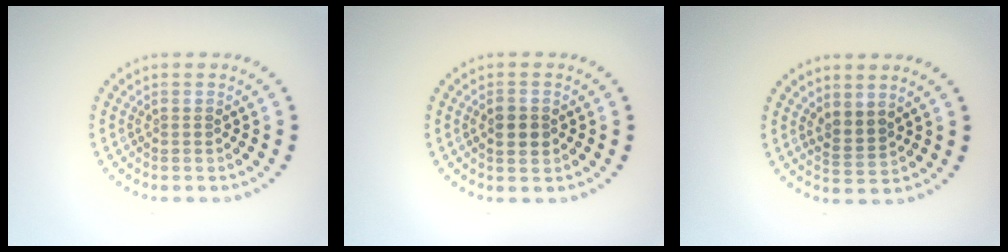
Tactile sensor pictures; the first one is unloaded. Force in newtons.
{"total": 2.3, "press": 2.3, "slide": 0.0}
{"total": 2.0, "press": 1.6, "slide": 1.2}